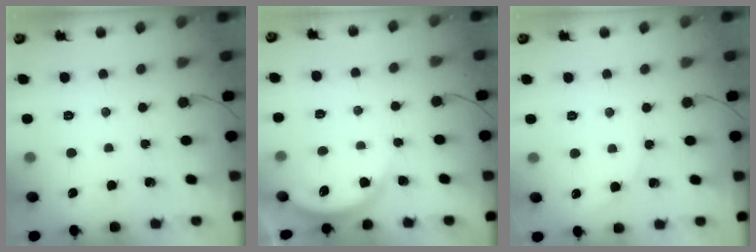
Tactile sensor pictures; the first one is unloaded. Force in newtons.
{"total": 3.8, "press": 3.8, "slide": 0.2}
{"total": 4.5, "press": 4.5, "slide": 0.5}